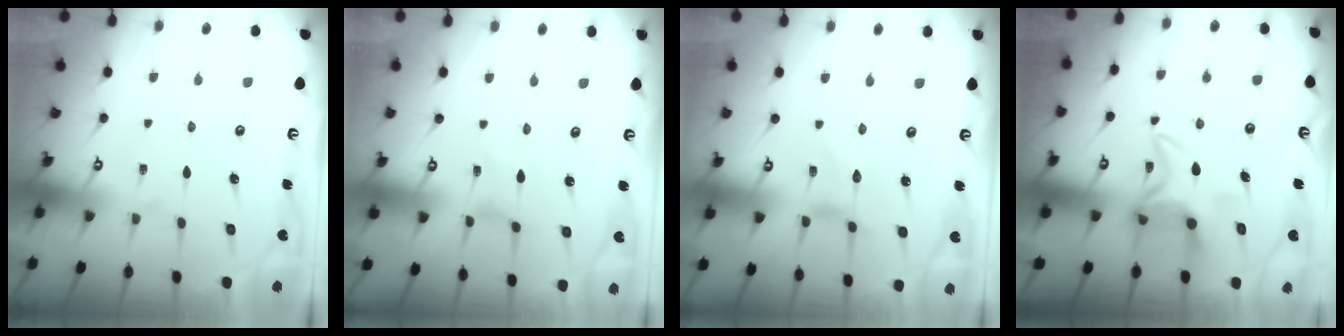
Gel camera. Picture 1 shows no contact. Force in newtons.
{"total": 0.0}
{"total": 0.5, "press": 0.5, "slide": 0.1}
{"total": 7.1, "press": 7.1, "slide": 0.4}